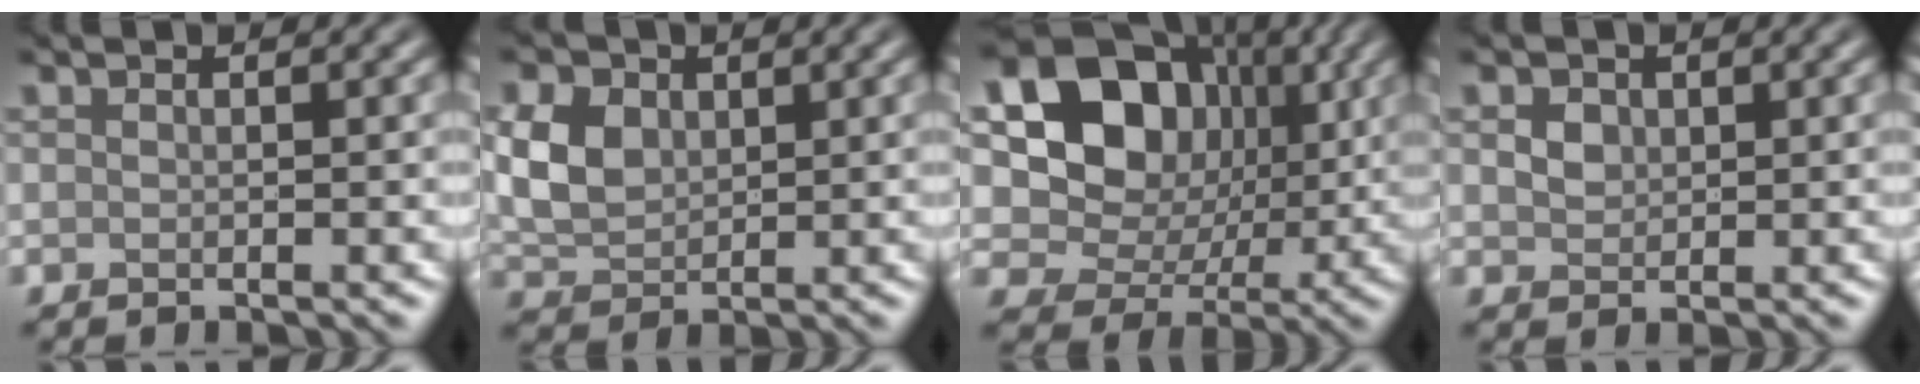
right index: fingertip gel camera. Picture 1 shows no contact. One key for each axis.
{"total": 4.7, "fx": 1.0, "fy": 3.5, "fz": 3.0, "tx": -0.078, "ty": 0.004, "tz": 0.020}
{"total": 12.3, "fx": 2.5, "fy": 9.7, "fz": 7.1, "tx": -0.117, "ty": 0.016, "tz": 0.030}
{"total": 1.5, "fx": 0.5, "fy": 1.2, "fz": 0.7, "tx": -0.018, "ty": -0.001, "tz": 0.010}